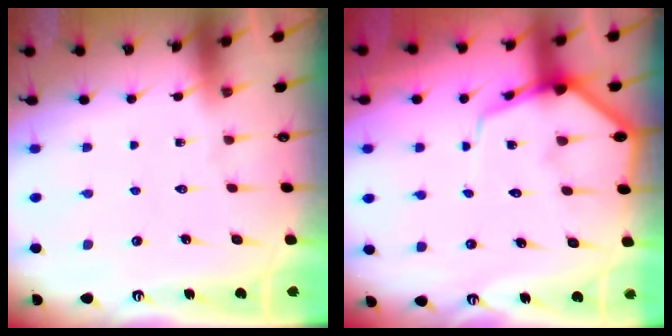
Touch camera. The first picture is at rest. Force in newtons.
{"total": 8.0, "press": 7.9, "slide": 0.9}